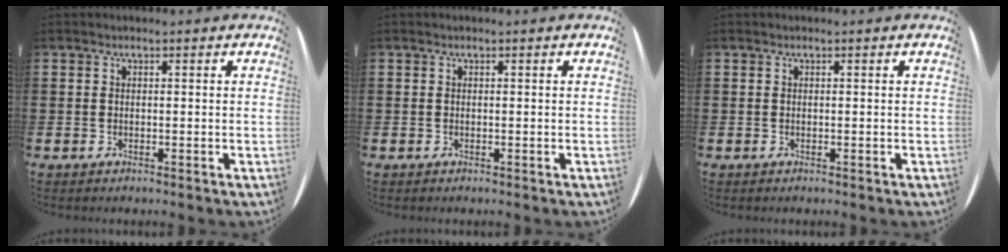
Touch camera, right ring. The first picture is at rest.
{"total": 0.0}
{"total": 0.0}